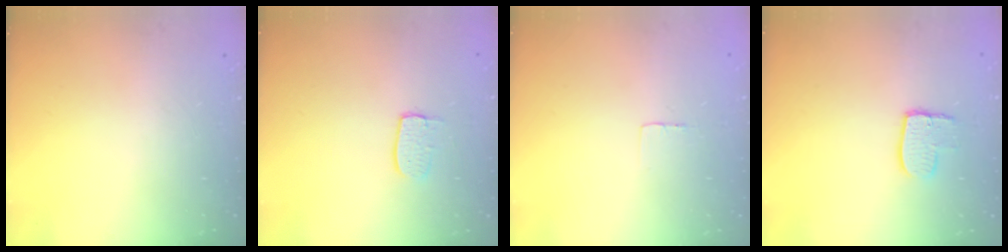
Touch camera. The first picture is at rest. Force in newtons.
{"total": 5.8, "press": 5.8, "slide": 0.4}
{"total": 2.3, "press": 2.3, "slide": 0.1}
{"total": 8.0, "press": 8.0, "slide": 0.7}